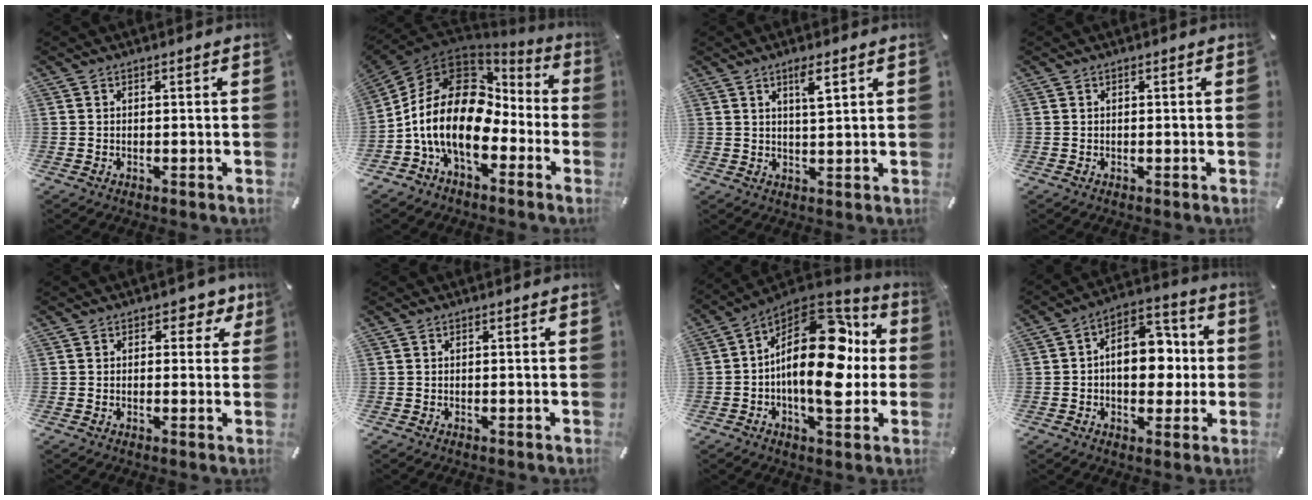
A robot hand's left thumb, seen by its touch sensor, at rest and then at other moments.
{"total": 19.0, "force": [-2.9, 12.8, 13.8], "torque": [-0.292, 0.004, -0.054]}
{"total": 4.0, "force": [2.3, 0.7, 3.3], "torque": [-0.063, -0.002, 0.036]}
{"total": 0.0}
{"total": 3.9, "force": [1.6, 2.7, 2.2], "torque": [-0.010, -0.004, 0.018]}
{"total": 0.0}
{"total": 23.7, "force": [1.7, 12.6, 20.0], "torque": [-0.329, -0.011, 0.031]}
{"total": 12.5, "force": [-0.1, 8.8, 8.9], "torque": [-0.107, 0.000, 0.001]}